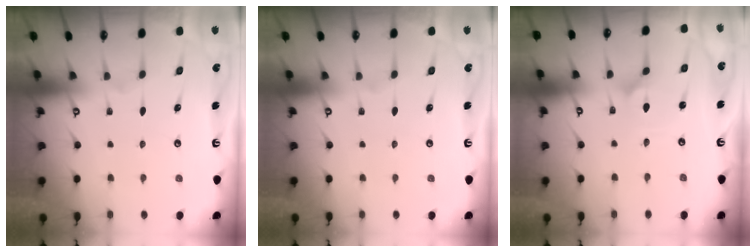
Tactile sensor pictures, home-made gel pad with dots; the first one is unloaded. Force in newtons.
{"total": 0.0}
{"total": 2.2, "press": 2.2, "slide": 0.1}